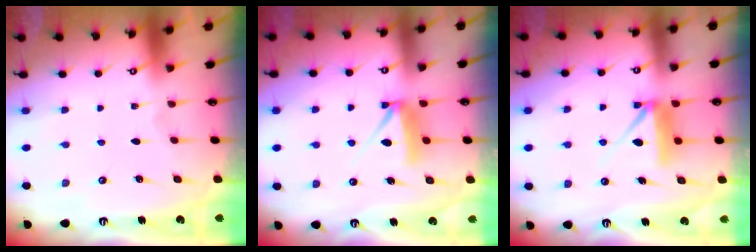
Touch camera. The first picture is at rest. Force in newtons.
{"total": 7.7, "press": 7.6, "slide": 0.4}
{"total": 7.8, "press": 7.7, "slide": 0.5}